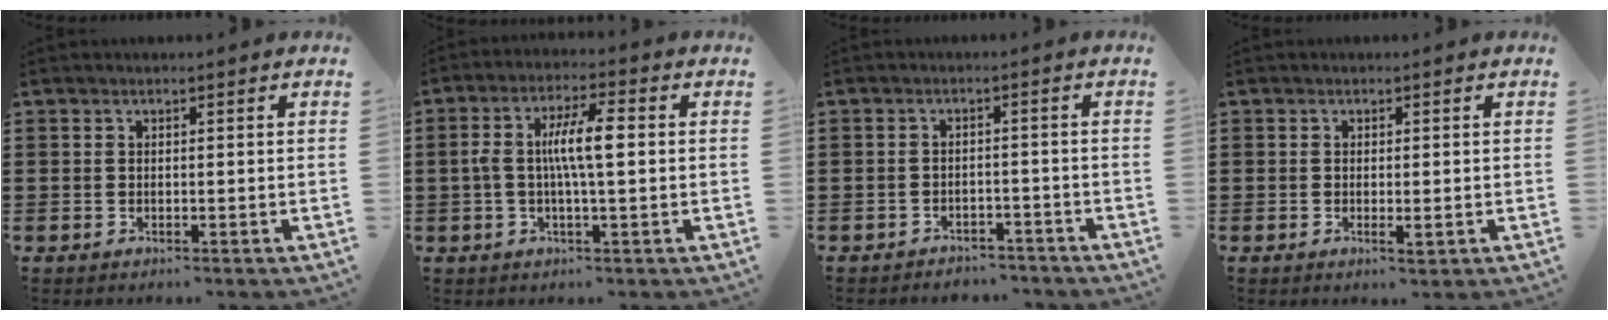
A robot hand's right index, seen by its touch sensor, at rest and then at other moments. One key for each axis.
{"total": 7.1, "fx": 0.3, "fy": 1.6, "fz": 6.9, "tx": -0.141, "ty": -0.001, "tz": -0.002}
{"total": 2.4, "fx": -2.3, "fy": 0.4, "fz": 0.0, "tx": -0.008, "ty": 0.000, "tz": -0.050}
{"total": 1.5, "fx": -0.2, "fy": 0.3, "fz": 1.5, "tx": -0.034, "ty": -0.007, "tz": -0.004}